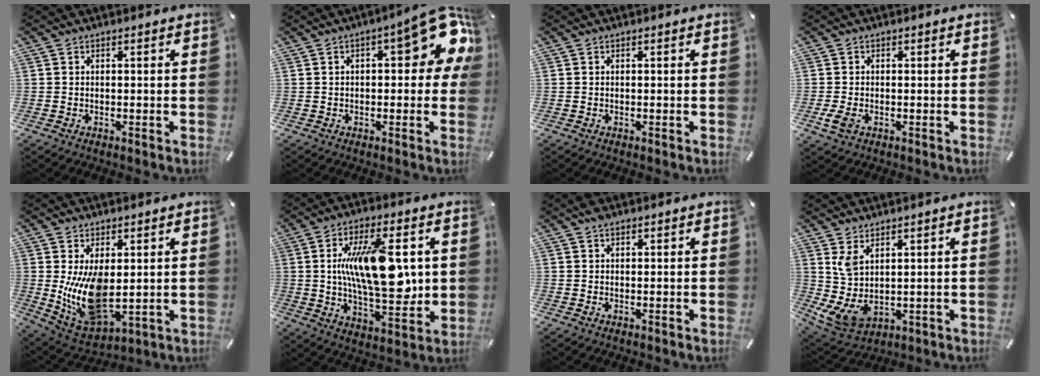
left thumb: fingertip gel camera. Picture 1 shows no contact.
{"total": 14.4, "force": [4.6, 5.5, 12.4], "torque": [-0.148, -0.026, 0.070]}
{"total": 0.0}
{"total": 2.9, "force": [-0.6, 2.3, 1.7], "torque": [-0.033, -0.003, -0.013]}
{"total": 13.2, "force": [1.8, 7.3, 10.8], "torque": [-0.225, -0.024, 0.040]}
{"total": 18.4, "force": [3.1, 7.8, 16.4], "torque": [-0.304, -0.012, 0.045]}
{"total": 1.6, "force": [1.1, 0.8, 0.7], "torque": [-0.017, 0.002, 0.021]}
{"total": 6.5, "force": [3.3, 3.7, 4.2], "torque": [-0.113, -0.020, 0.061]}